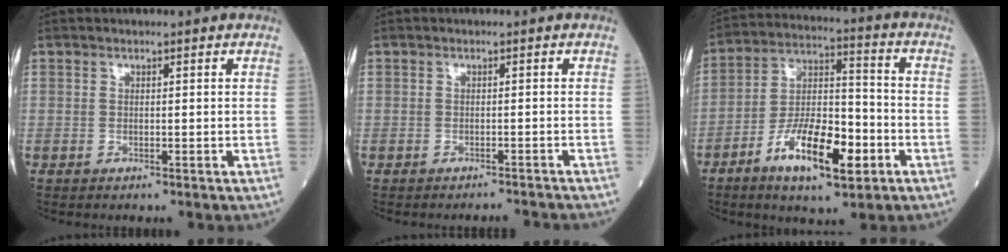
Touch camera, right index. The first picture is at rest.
{"total": 2.2, "force": [-2.2, -0.2, -0.1], "torque": [0.007, -0.006, -0.028]}
{"total": 13.4, "force": [-6.0, 4.3, 11.1], "torque": [-0.206, 0.004, -0.102]}